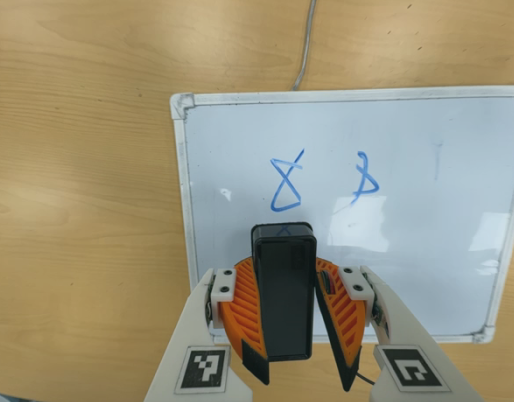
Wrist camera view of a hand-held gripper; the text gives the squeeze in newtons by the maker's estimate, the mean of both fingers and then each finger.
{"total": 8.7, "left": 9.0, "right": 8.3}